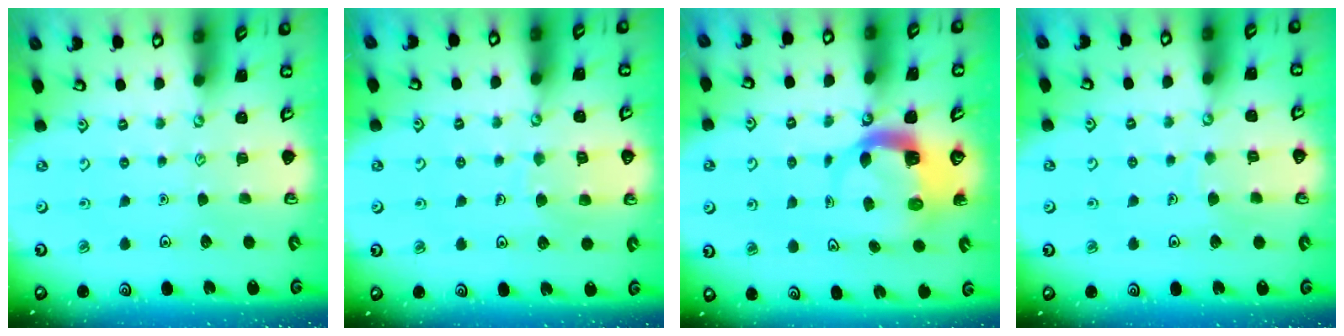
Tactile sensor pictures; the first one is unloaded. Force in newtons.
{"total": 7.8, "press": 7.7, "slide": 0.5}
{"total": 5.2, "press": 5.1, "slide": 0.5}
{"total": 3.9, "press": 3.9, "slide": 0.3}